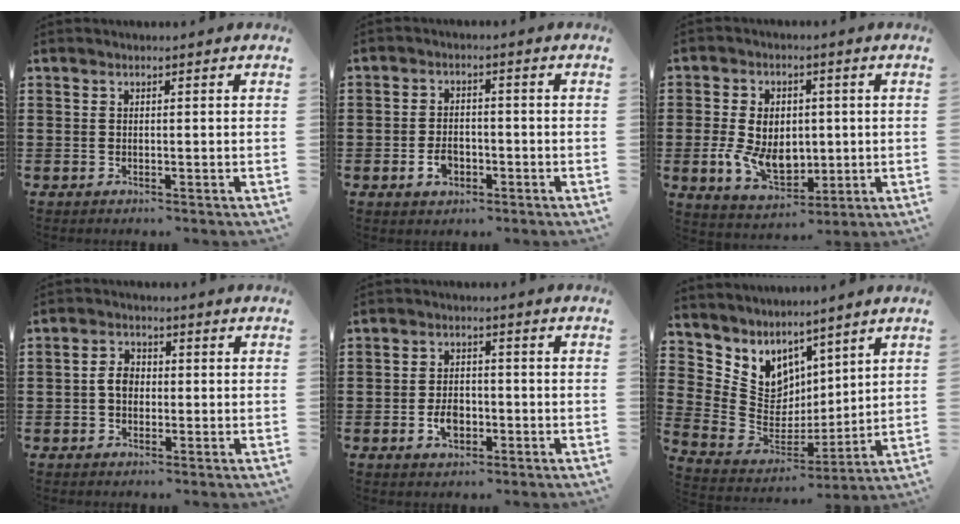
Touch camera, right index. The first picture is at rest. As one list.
[{"total": 3.3, "force": [-1.4, 2.3, 2.0], "torque": [-0.040, 0.004, -0.026]}, {"total": 8.4, "force": [-0.5, 5.9, 5.9], "torque": [-0.124, 0.008, -0.010]}, {"total": 3.3, "force": [-0.3, 2.3, 2.3], "torque": [-0.048, 0.007, -0.008]}, {"total": 3.9, "force": [-1.4, 2.6, 2.5], "torque": [-0.056, 0.000, -0.026]}, {"total": 6.8, "force": [4.1, 5.4, 0.9], "torque": [-0.068, -0.047, 0.079]}]